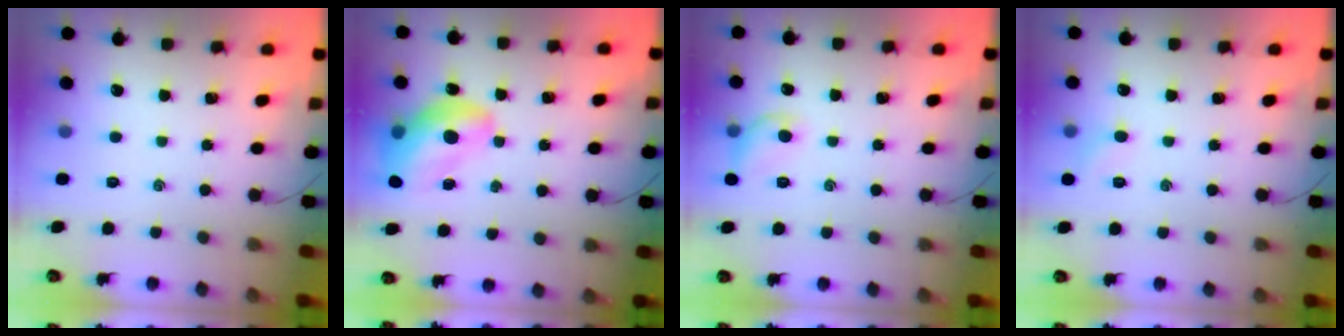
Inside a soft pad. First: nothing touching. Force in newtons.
{"total": 15.9, "press": 15.3, "slide": 4.6}
{"total": 7.8, "press": 7.7, "slide": 1.0}
{"total": 4.0, "press": 3.8, "slide": 1.2}